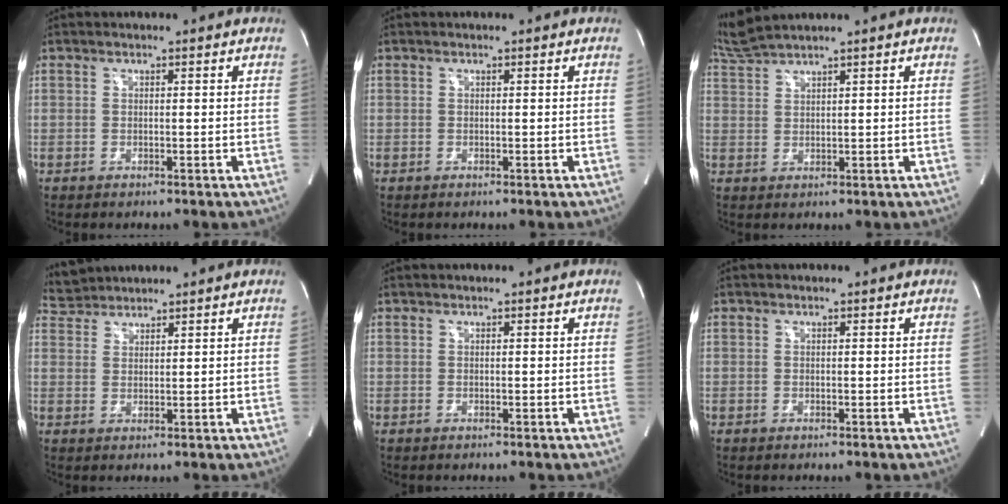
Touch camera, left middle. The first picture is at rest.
{"total": 0.0}
{"total": 4.2, "force": [3.8, -1.2, 1.0], "torque": [-0.037, 0.012, 0.087]}
{"total": 3.3, "force": [3.2, 0.4, -0.6], "torque": [-0.002, 0.020, 0.067]}
{"total": 0.0}
{"total": 0.0}